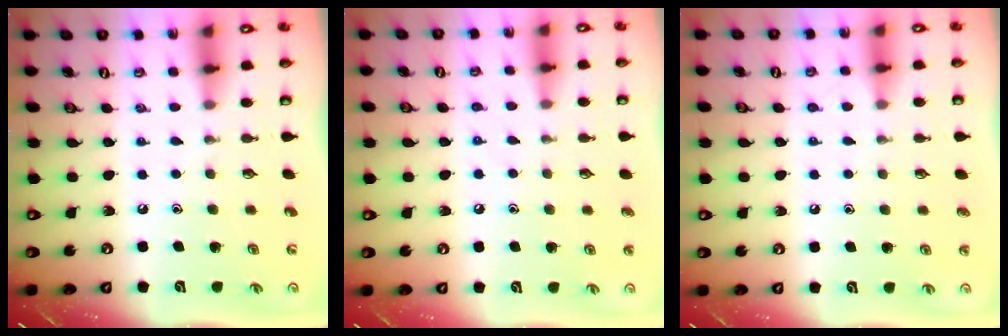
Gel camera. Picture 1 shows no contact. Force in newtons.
{"total": 4.6, "press": 4.5, "slide": 0.5}
{"total": 3.0, "press": 3.0, "slide": 0.3}